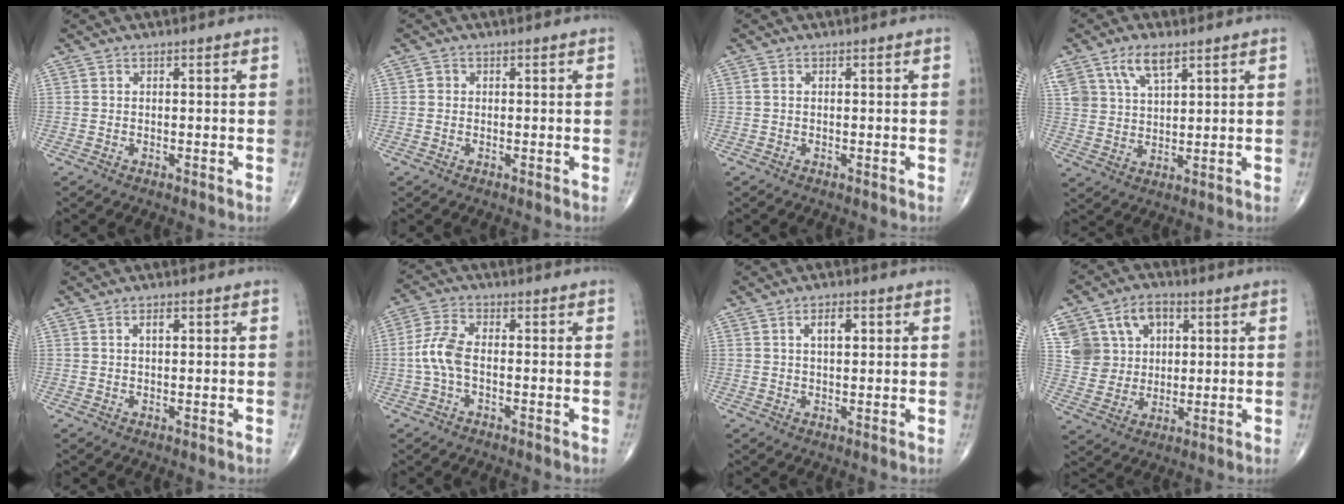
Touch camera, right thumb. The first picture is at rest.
{"total": 0.8, "force": [-0.1, 0.7, 0.2], "torque": [0.001, 0.002, -0.003]}
{"total": 0.6, "force": [0.0, 0.4, 0.5], "torque": [-0.011, -0.001, -0.002]}
{"total": 7.8, "force": [4.8, 3.7, 5.0], "torque": [-0.089, -0.015, 0.096]}
{"total": 1.7, "force": [0.6, 0.8, 1.4], "torque": [-0.023, 0.001, 0.010]}
{"total": 6.1, "force": [-1.0, 2.9, 5.2], "torque": [-0.127, 0.017, -0.025]}
{"total": 3.7, "force": [1.3, 1.8, 3.0], "torque": [-0.045, -0.001, 0.020]}
{"total": 13.6, "force": [4.7, 11.0, 6.4], "torque": [-0.087, 0.008, 0.093]}